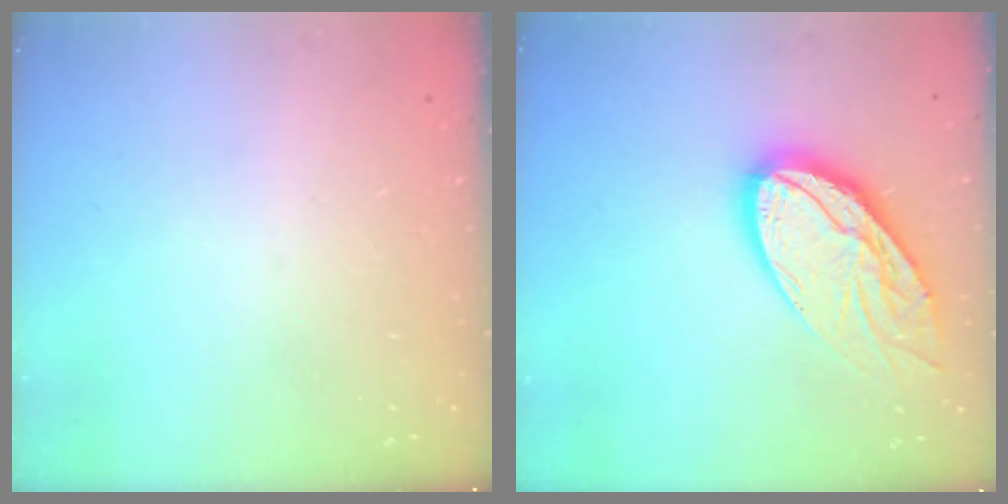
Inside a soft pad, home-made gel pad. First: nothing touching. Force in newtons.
{"total": 20.0, "press": 19.9, "slide": 1.7}